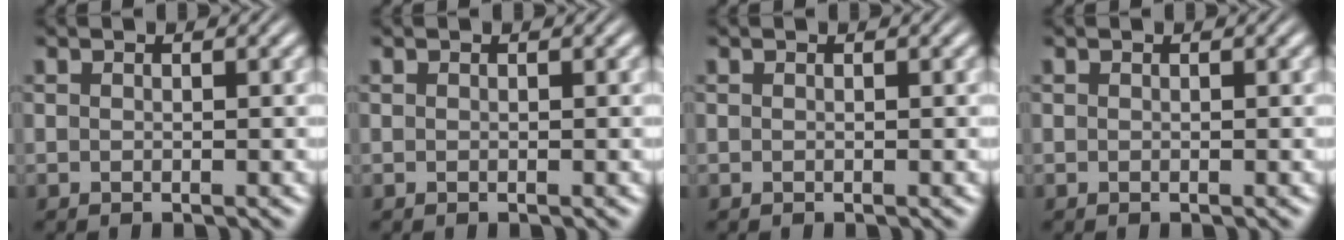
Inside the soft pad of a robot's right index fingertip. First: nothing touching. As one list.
[{"total": 0.0}, {"total": 0.0}, {"total": 0.0}]